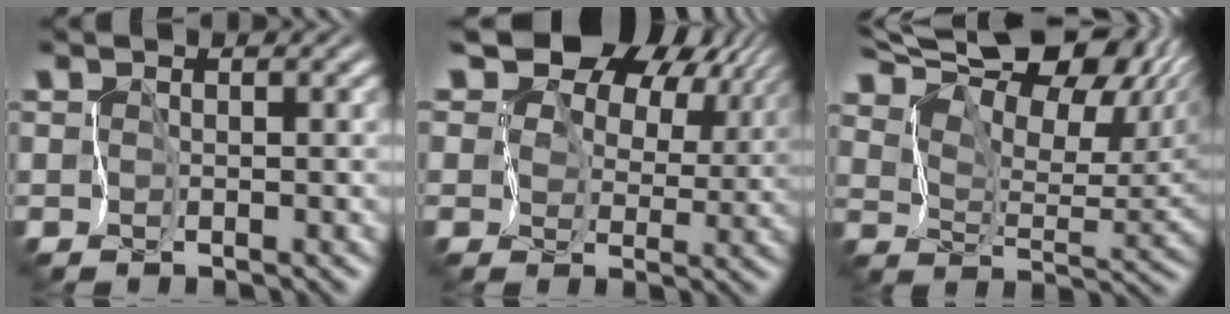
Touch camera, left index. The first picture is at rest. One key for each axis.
{"total": 12.8, "fx": 7.3, "fy": 8.2, "fz": 6.7, "tx": -0.132, "ty": 0.039, "tz": 0.109}
{"total": 15.7, "fx": 12.0, "fy": 5.9, "fz": 8.3, "tx": -0.161, "ty": 0.040, "tz": 0.164}